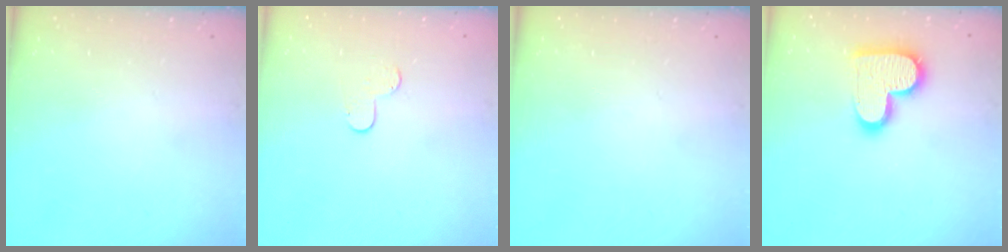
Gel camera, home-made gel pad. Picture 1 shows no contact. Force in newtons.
{"total": 4.5, "press": 4.5, "slide": 0.4}
{"total": 0.0}
{"total": 14.2, "press": 14.2, "slide": 0.9}